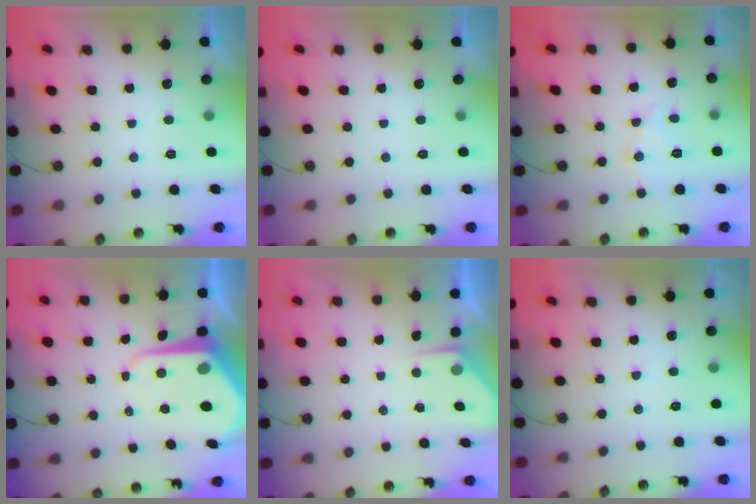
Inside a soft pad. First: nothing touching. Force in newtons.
{"total": 0.0}
{"total": 9.7, "press": 9.6, "slide": 0.9}
{"total": 10.6, "press": 10.6, "slide": 1.1}
{"total": 3.0, "press": 3.0, "slide": 0.4}
{"total": 2.7, "press": 2.7, "slide": 0.4}